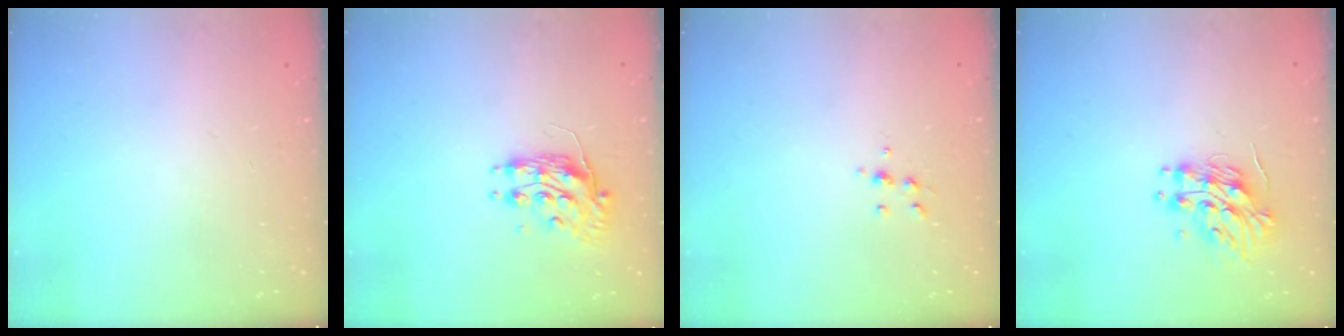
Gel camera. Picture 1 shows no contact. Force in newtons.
{"total": 8.5, "press": 8.5, "slide": 0.3}
{"total": 5.4, "press": 5.4, "slide": 0.5}
{"total": 12.2, "press": 12.1, "slide": 1.2}